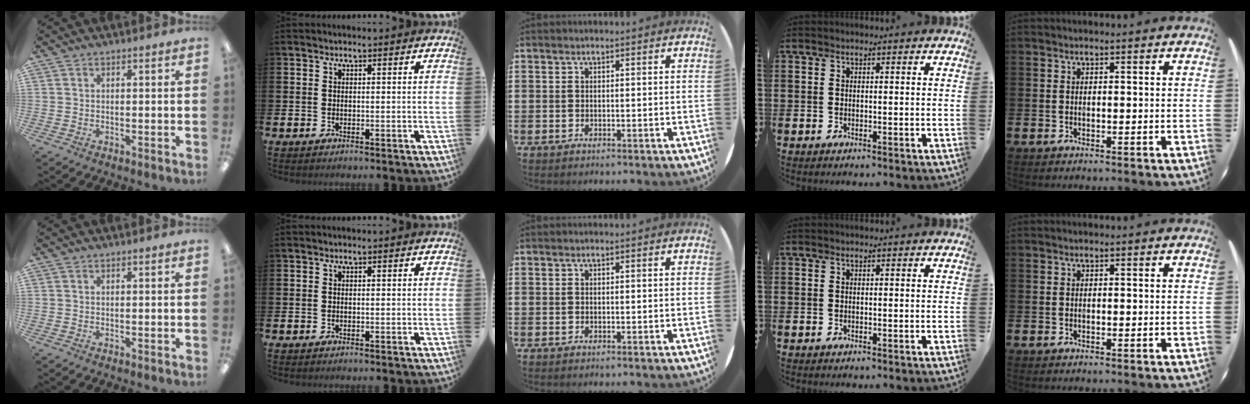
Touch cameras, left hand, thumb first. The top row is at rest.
{}